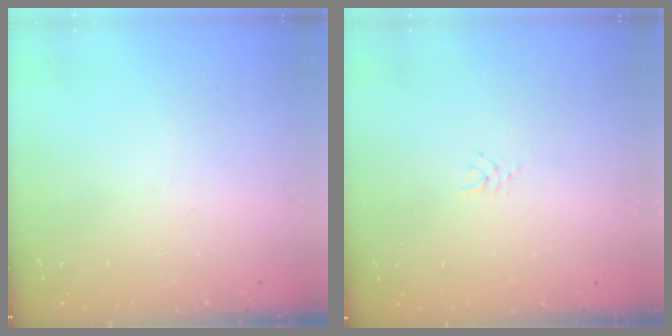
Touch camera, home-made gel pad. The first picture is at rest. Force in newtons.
{"total": 2.4, "press": 2.4, "slide": 0.4}